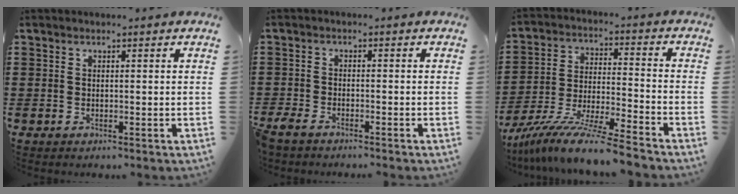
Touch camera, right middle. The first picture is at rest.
{"total": 2.1, "force": [-2.0, 0.4, 0.6], "torque": [-0.036, -0.006, -0.049]}
{"total": 11.0, "force": [-9.8, -0.3, 5.0], "torque": [-0.094, 0.009, -0.194]}